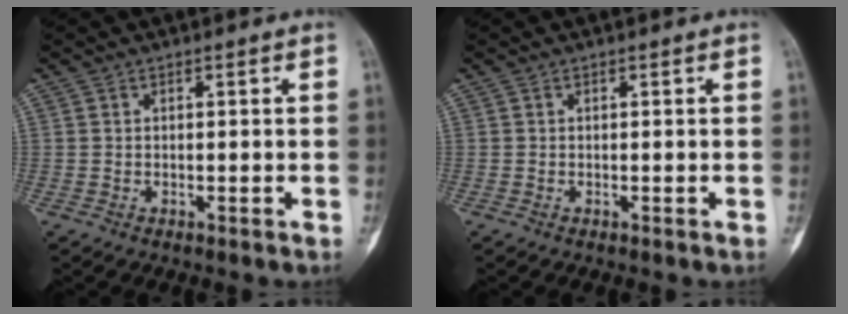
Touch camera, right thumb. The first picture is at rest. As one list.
[{"total": 0.0}]